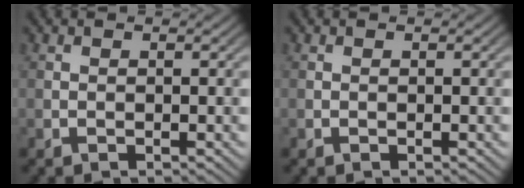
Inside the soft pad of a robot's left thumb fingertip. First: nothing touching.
{"total": 0.0}